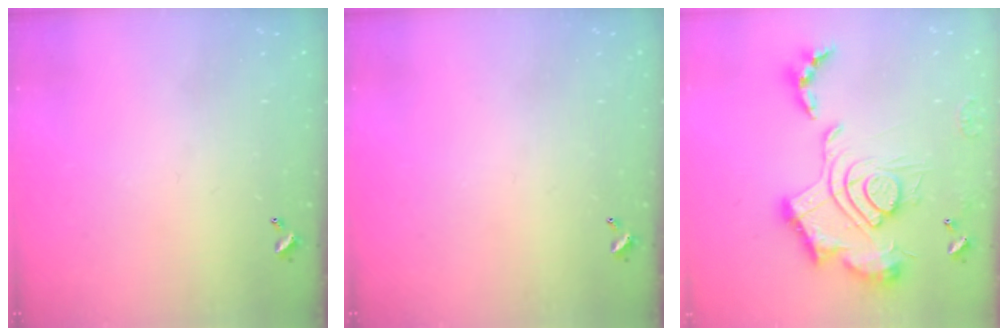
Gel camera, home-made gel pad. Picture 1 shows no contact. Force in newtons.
{"total": 0.0}
{"total": 2.5, "press": 1.9, "slide": 1.7}